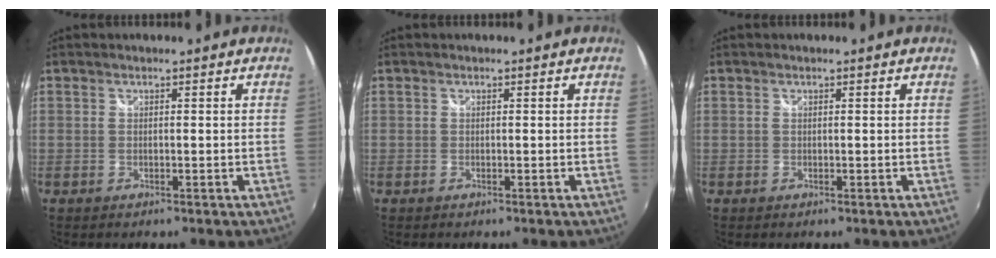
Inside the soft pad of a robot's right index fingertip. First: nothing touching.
{"total": 0.0}
{"total": 0.0}